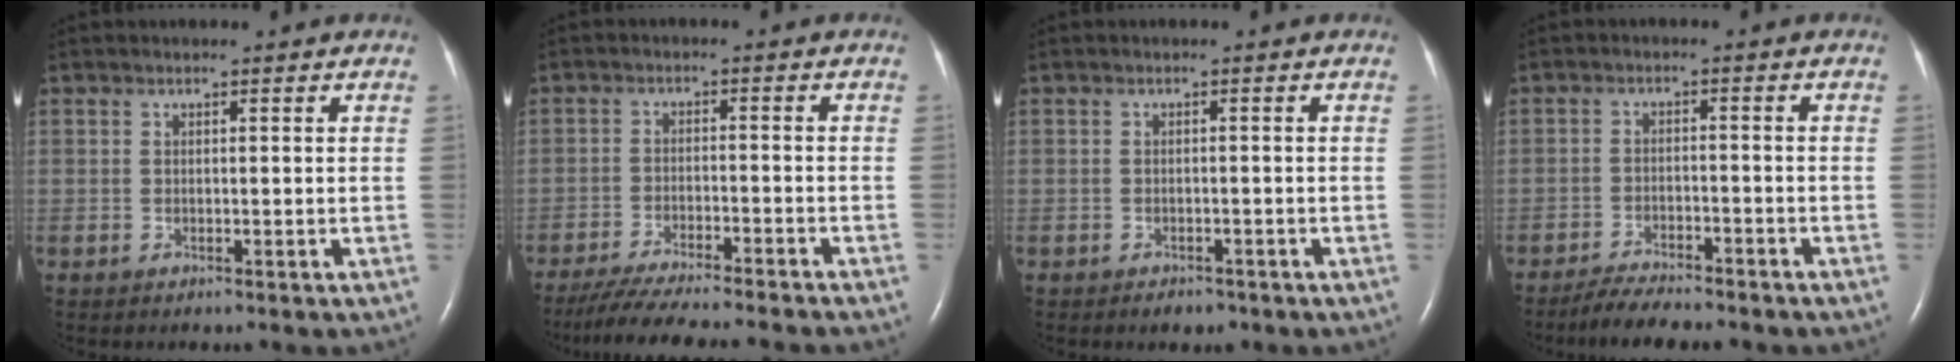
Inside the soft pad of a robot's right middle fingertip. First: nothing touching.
{"total": 12.8, "force": [-11.3, -0.2, 6.1], "torque": [-0.083, -0.026, -0.173]}
{"total": 1.5, "force": [-1.1, 0.7, 0.6], "torque": [-0.009, 0.000, -0.010]}
{"total": 6.8, "force": [-6.1, 0.9, 3.0], "torque": [-0.052, -0.016, -0.098]}